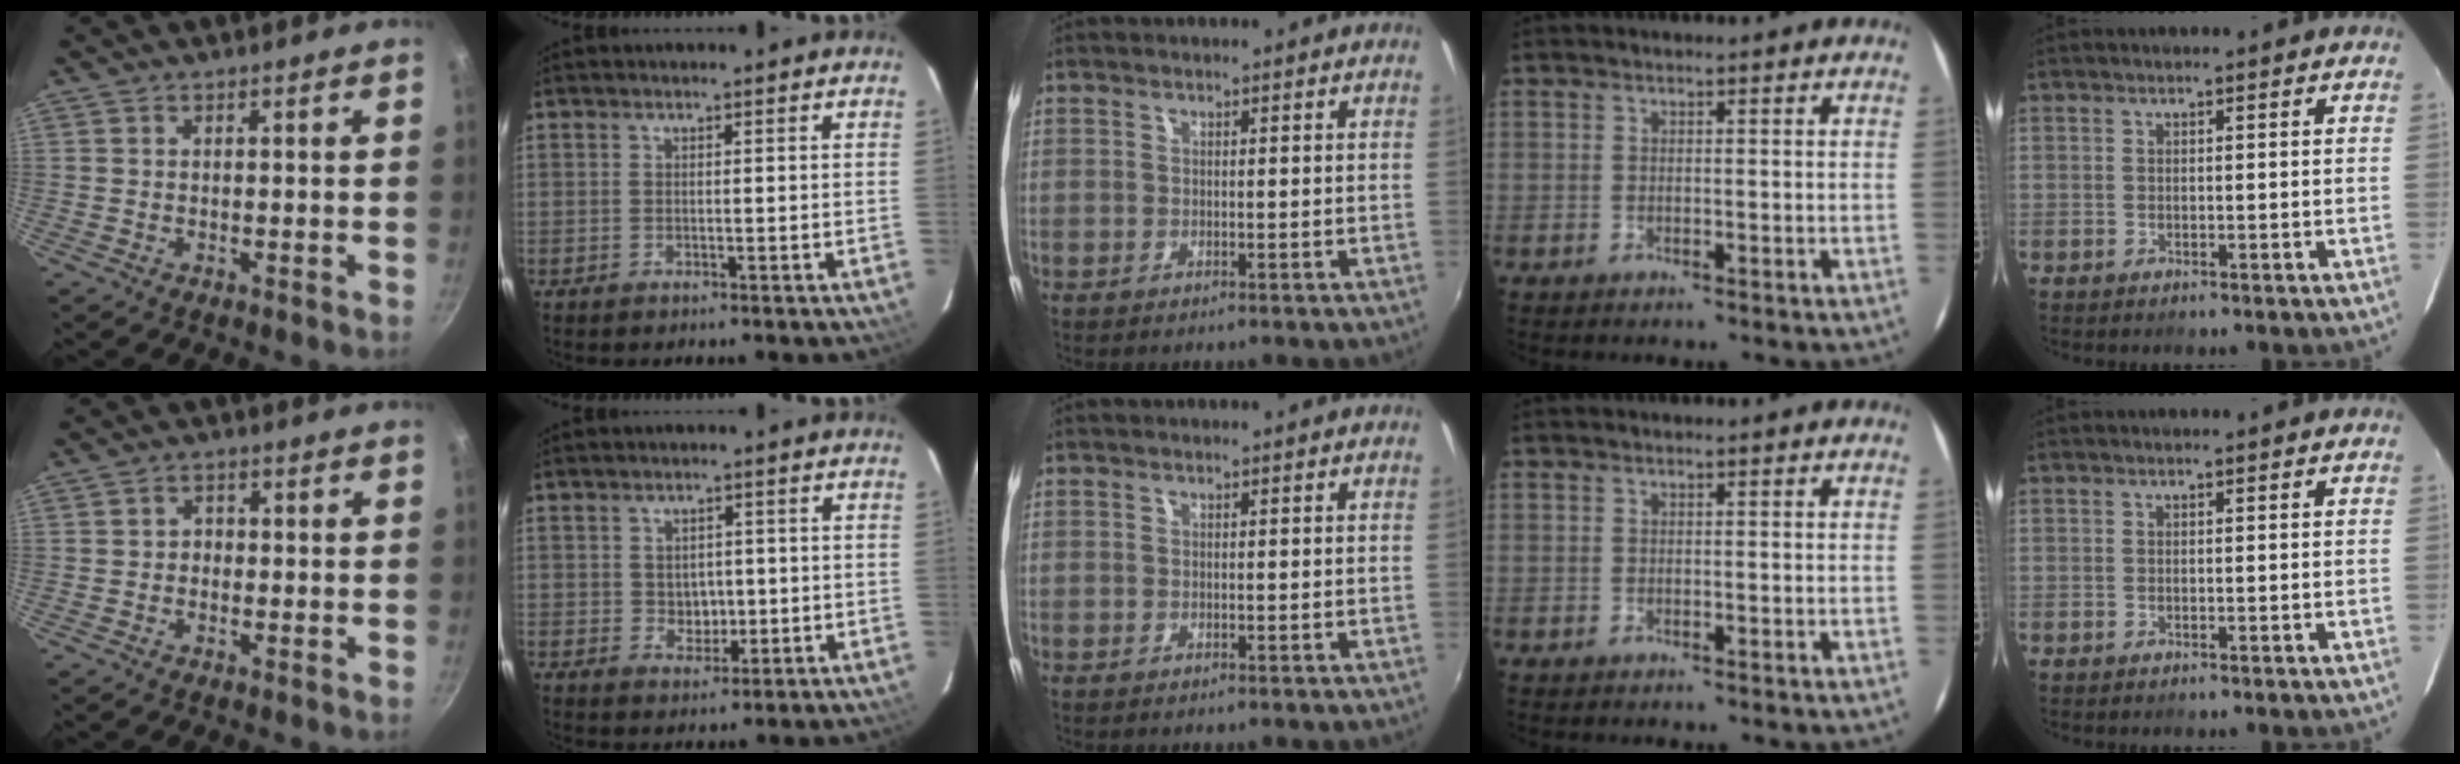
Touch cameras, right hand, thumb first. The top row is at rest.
{"thumb": {"total": 1.9, "force": [-0.4, 1.6, 0.8], "torque": [-0.003, 0.006, -0.010]}, "index": {"total": 3.9, "force": [-0.1, 3.4, 2.0], "torque": [-0.032, 0.002, 0.004]}}